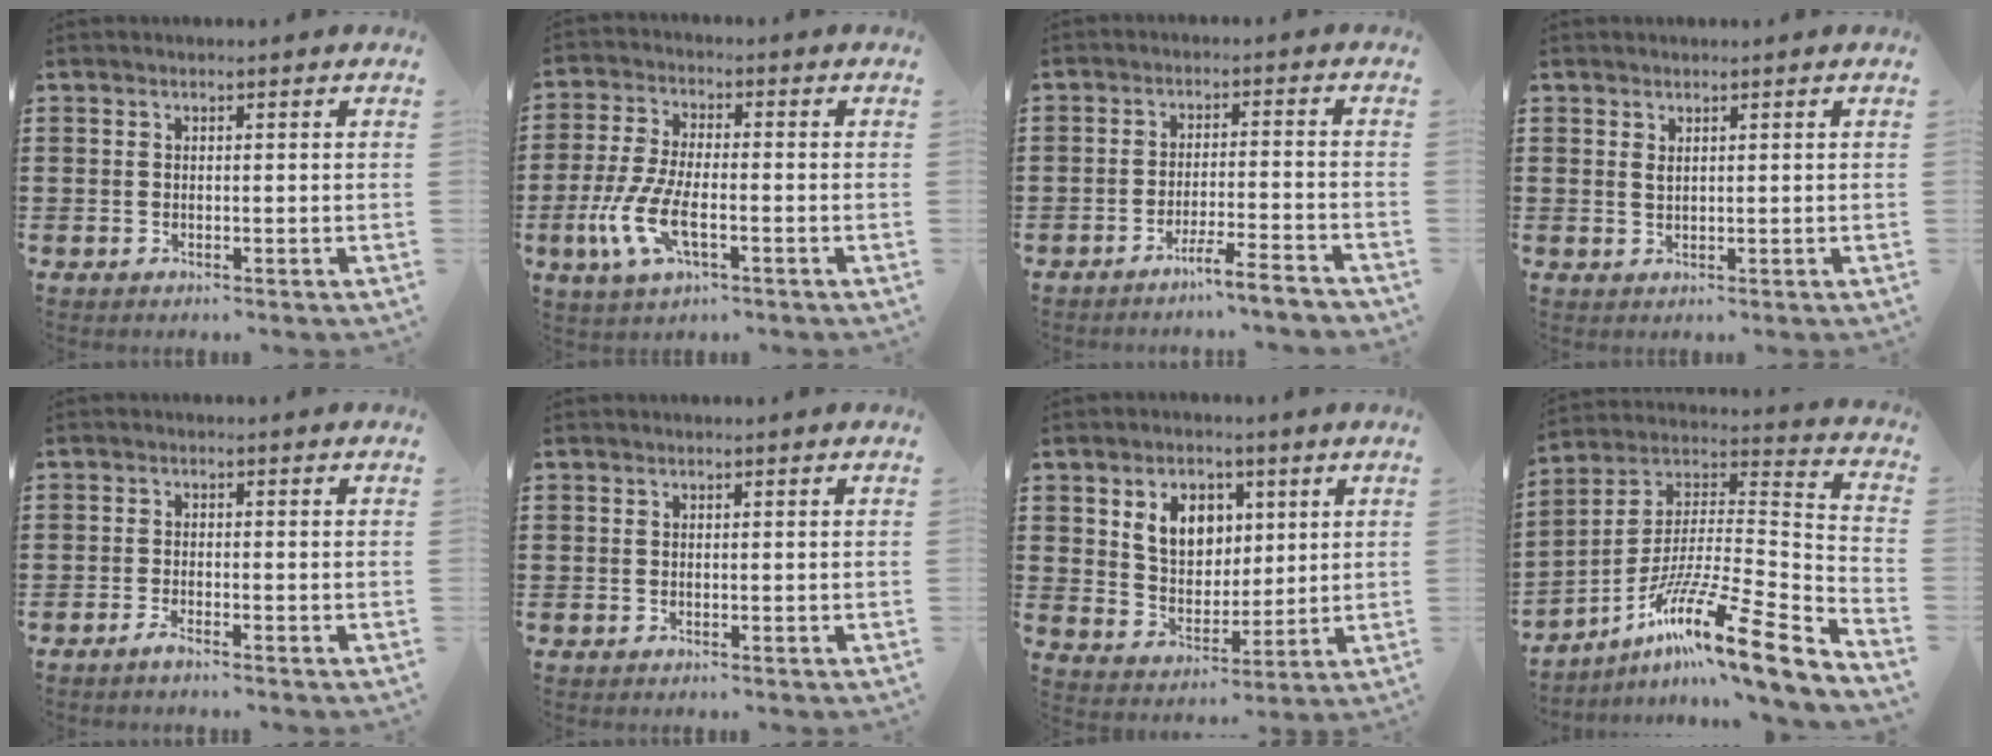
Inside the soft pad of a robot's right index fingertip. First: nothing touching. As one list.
[{"total": 8.3, "force": [-3.0, 3.1, 7.1], "torque": [-0.173, -0.016, -0.060]}, {"total": 4.7, "force": [-4.2, -0.6, 2.2], "torque": [-0.034, -0.010, -0.078]}, {"total": 0.9, "force": [0.6, 0.3, 0.6], "torque": [-0.015, 0.001, 0.011]}, {"total": 1.5, "force": [-1.3, -0.1, 0.6], "torque": [-0.019, -0.006, -0.027]}, {"total": 0.0}, {"total": 7.4, "force": [2.8, 5.6, 4.0], "torque": [-0.088, 0.013, 0.048]}, {"total": 15.7, "force": [-9.8, 2.3, 12.0], "torque": [-0.202, -0.002, -0.177]}]